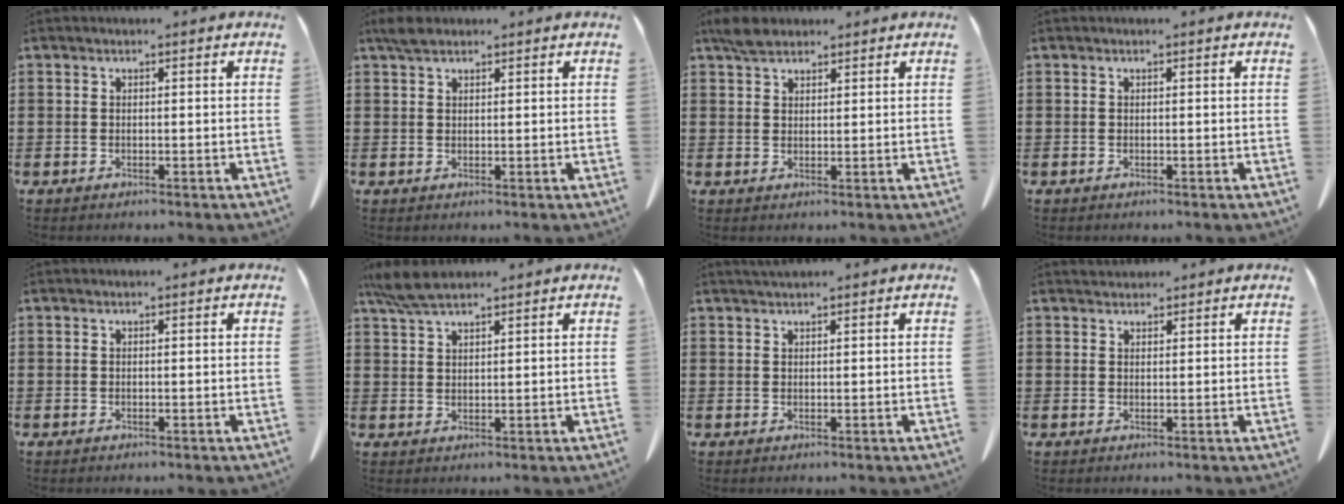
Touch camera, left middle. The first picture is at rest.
{"total": 2.0, "force": [1.5, 0.8, 1.0], "torque": [-0.024, 0.004, 0.028]}
{"total": 3.4, "force": [2.7, 1.4, 1.5], "torque": [-0.035, 0.006, 0.052]}
{"total": 0.0}
{"total": 0.0}
{"total": 5.3, "force": [4.1, 1.1, 3.1], "torque": [-0.070, -0.002, 0.077]}
{"total": 1.2, "force": [1.0, 0.1, 0.6], "torque": [-0.012, 0.000, 0.020]}
{"total": 1.3, "force": [1.3, 0.3, 0.1], "torque": [0.002, -0.003, 0.024]}